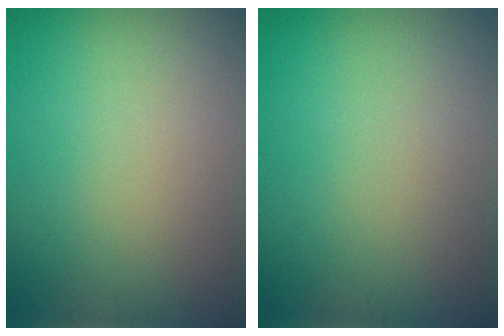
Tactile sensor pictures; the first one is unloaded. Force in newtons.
{"total": 0.0}